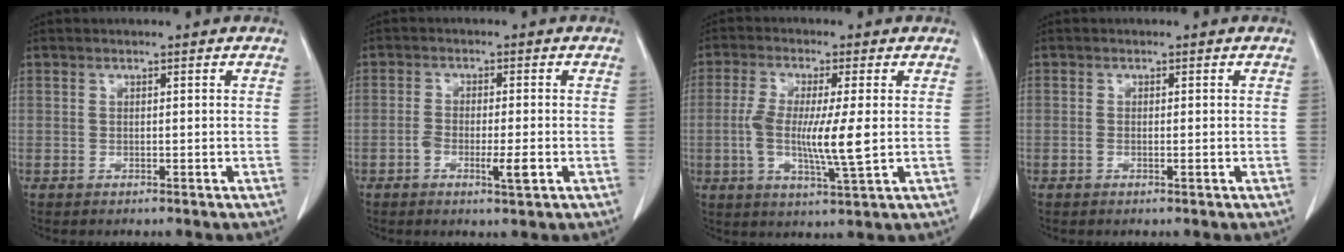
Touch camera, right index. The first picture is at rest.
{"total": 4.3, "force": [-1.5, 0.8, 3.9], "torque": [-0.068, -0.002, -0.023]}
{"total": 9.6, "force": [-0.5, 0.9, 9.6], "torque": [-0.186, -0.012, -0.014]}
{"total": 1.1, "force": [-0.2, 0.4, 1.0], "torque": [-0.021, -0.001, -0.002]}